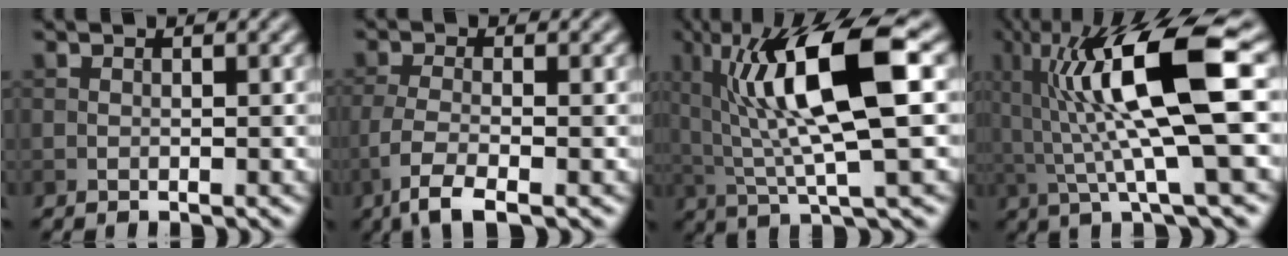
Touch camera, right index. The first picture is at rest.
{"total": 4.0, "force": [-2.3, 0.9, 3.1], "torque": [-0.066, -0.005, -0.056]}
{"total": 11.0, "force": [2.6, 2.5, 10.4], "torque": [-0.178, 0.000, 0.052]}
{"total": 12.3, "force": [2.3, 2.5, 11.8], "torque": [-0.207, 0.007, 0.047]}